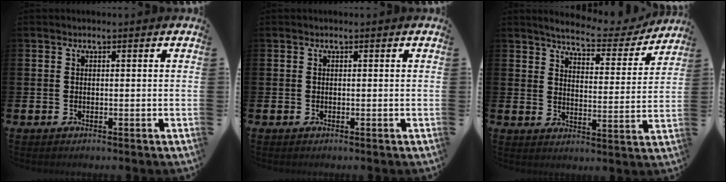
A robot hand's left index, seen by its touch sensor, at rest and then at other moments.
{"total": 0.0}
{"total": 5.9, "force": [5.6, 0.8, 1.5], "torque": [-0.043, -0.038, 0.092]}